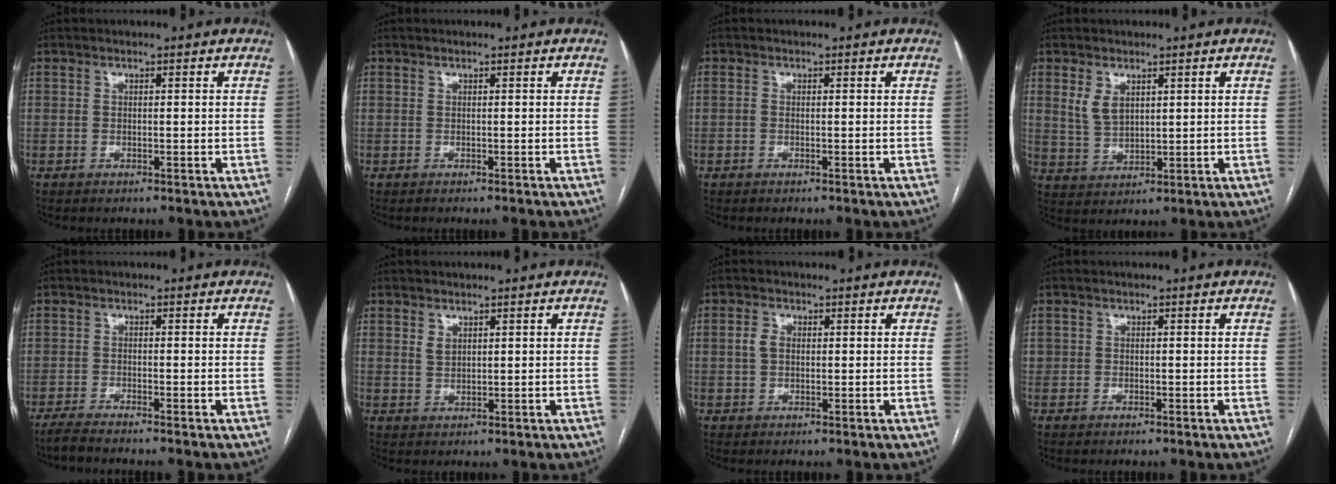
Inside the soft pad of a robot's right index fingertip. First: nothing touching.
{"total": 0.0}
{"total": 0.0}
{"total": 4.3, "force": [2.0, 2.6, 2.8], "torque": [-0.063, 0.002, 0.049]}
{"total": 3.0, "force": [-2.7, -0.6, 1.2], "torque": [-0.023, -0.006, -0.049]}
{"total": 1.8, "force": [1.1, 1.1, 0.9], "torque": [-0.018, -0.001, 0.025]}
{"total": 2.5, "force": [0.4, 1.8, 1.7], "torque": [-0.040, 0.012, 0.011]}
{"total": 1.0, "force": [-0.1, 0.9, 0.3], "torque": [-0.005, 0.006, 0.001]}